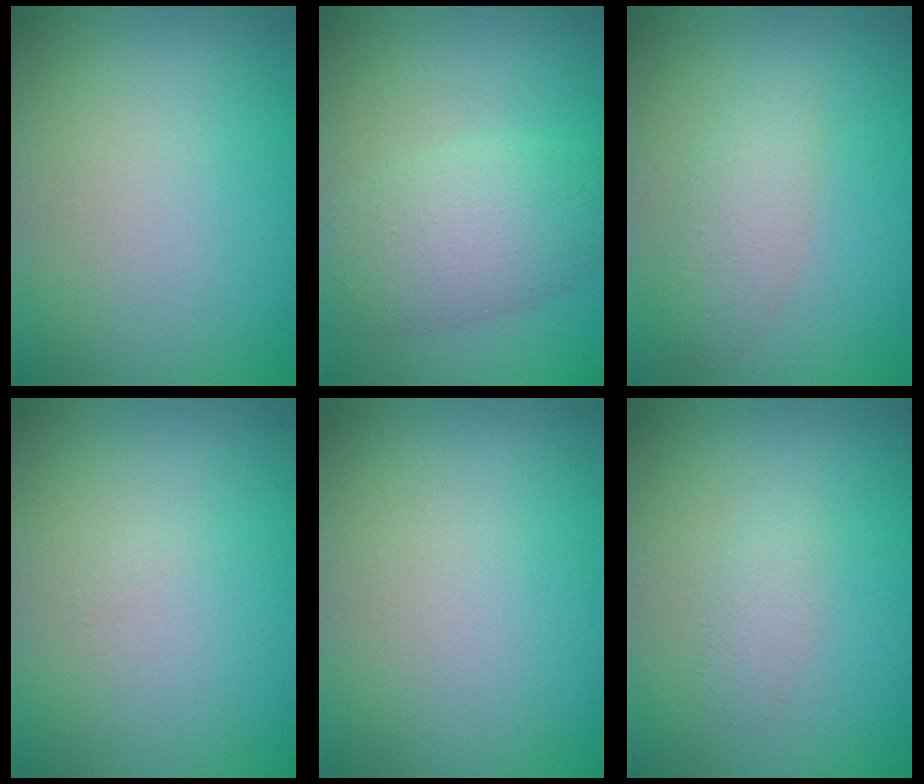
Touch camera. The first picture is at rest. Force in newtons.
{"total": 5.1, "press": 5.1, "slide": 0.2}
{"total": 2.4, "press": 2.4, "slide": 0.0}
{"total": 0.0}
{"total": 0.0}
{"total": 1.2, "press": 1.2, "slide": 0.0}